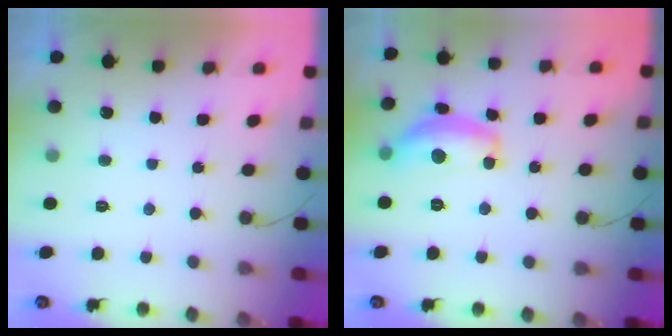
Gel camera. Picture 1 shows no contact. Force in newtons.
{"total": 14.0, "press": 13.9, "slide": 1.0}